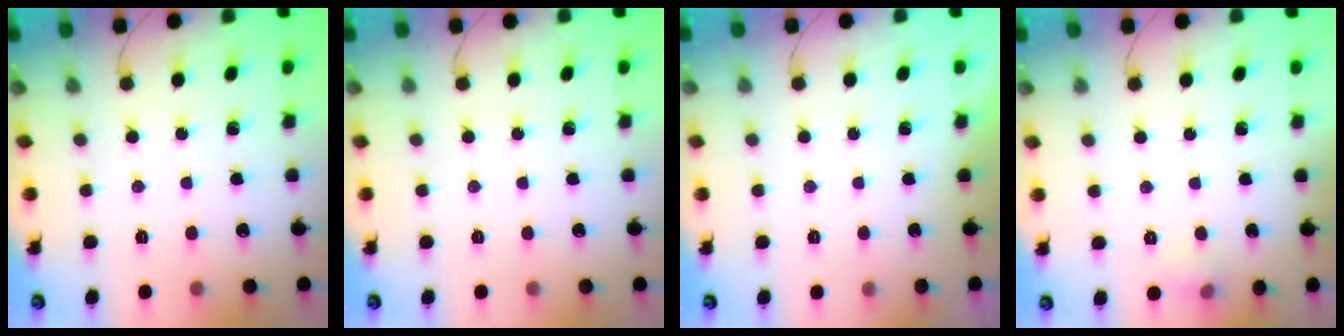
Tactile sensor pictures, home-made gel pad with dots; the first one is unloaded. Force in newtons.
{"total": 0.0}
{"total": 0.0}
{"total": 4.9, "press": 4.7, "slide": 1.4}